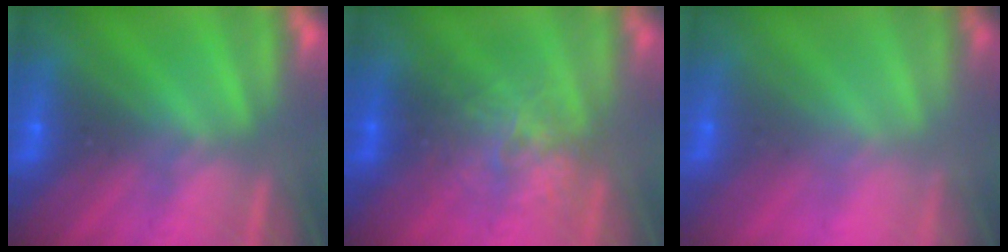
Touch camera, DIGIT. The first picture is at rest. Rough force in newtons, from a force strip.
{"total": 2.4}
{"total": 1.6}